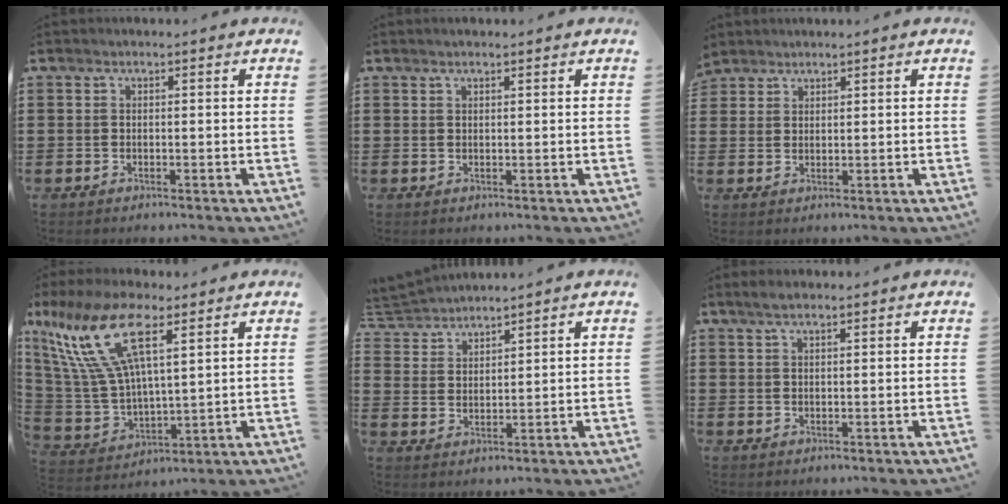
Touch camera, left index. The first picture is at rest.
{"total": 0.8, "force": [0.7, 0.2, 0.3], "torque": [-0.007, 0.002, 0.013]}
{"total": 2.2, "force": [2.0, 0.9, -0.1], "torque": [-0.004, 0.004, 0.040]}
{"total": 16.4, "force": [8.6, 6.4, 12.4], "torque": [-0.291, -0.017, 0.149]}
{"total": 3.9, "force": [3.8, 0.7, -0.3], "torque": [-0.010, -0.014, 0.071]}
{"total": 2.1, "force": [1.6, 0.6, 1.3], "torque": [-0.027, 0.003, 0.029]}